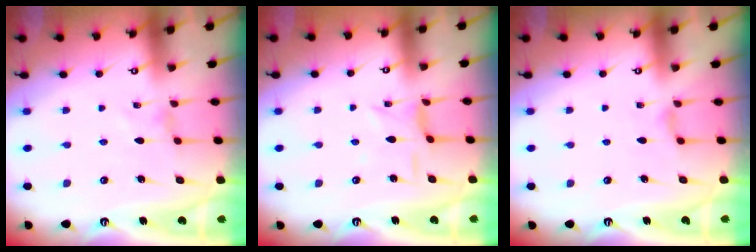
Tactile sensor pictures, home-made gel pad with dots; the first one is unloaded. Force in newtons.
{"total": 2.9, "press": 2.9, "slide": 0.2}
{"total": 2.5, "press": 2.4, "slide": 0.5}